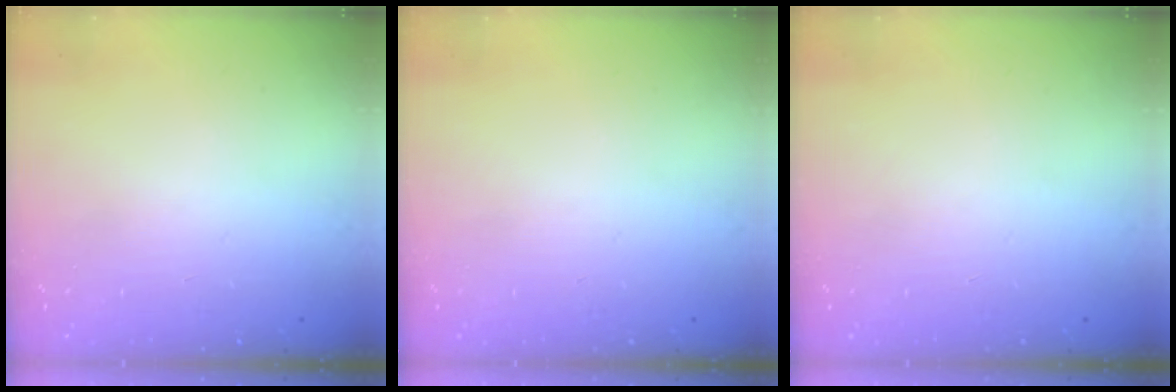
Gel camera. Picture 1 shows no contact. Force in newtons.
{"total": 0.0}
{"total": 0.0}